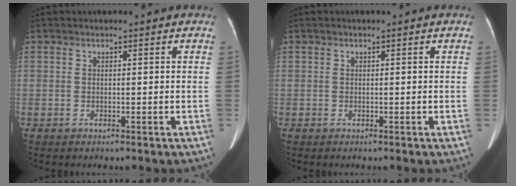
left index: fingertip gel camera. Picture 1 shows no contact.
{"total": 0.0}